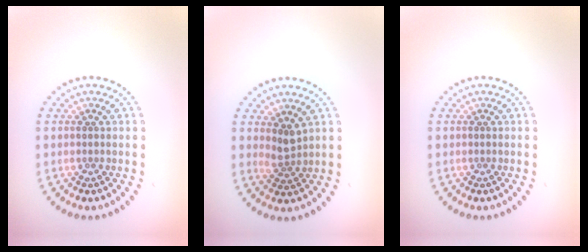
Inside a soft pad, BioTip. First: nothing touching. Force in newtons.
{"total": 1.9, "press": 1.4, "slide": 1.2}
{"total": 0.0}